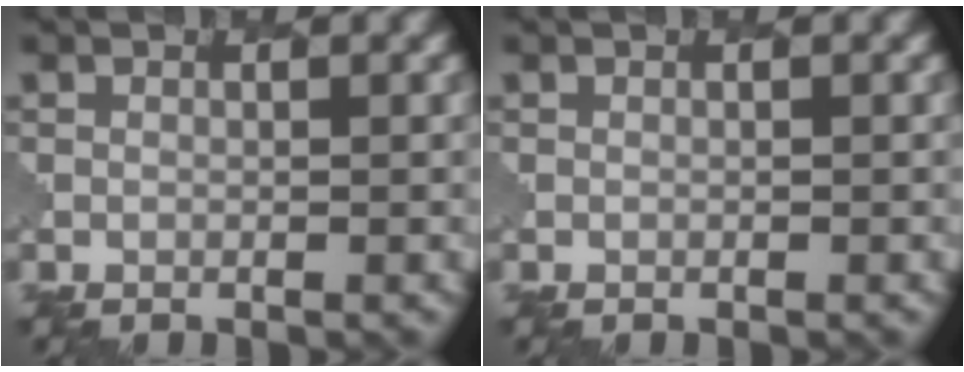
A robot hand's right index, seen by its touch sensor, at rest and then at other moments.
{"total": 0.0}